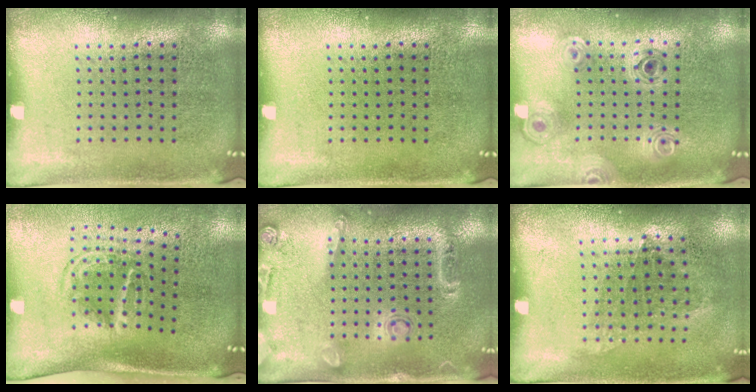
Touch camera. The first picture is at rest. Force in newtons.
{"total": 0.0}
{"total": 0.8, "press": 0.8, "slide": 0.1}
{"total": 1.7, "press": 1.1, "slide": 1.3}
{"total": 1.6, "press": 1.2, "slide": 1.1}
{"total": 1.0, "press": 0.8, "slide": 0.6}